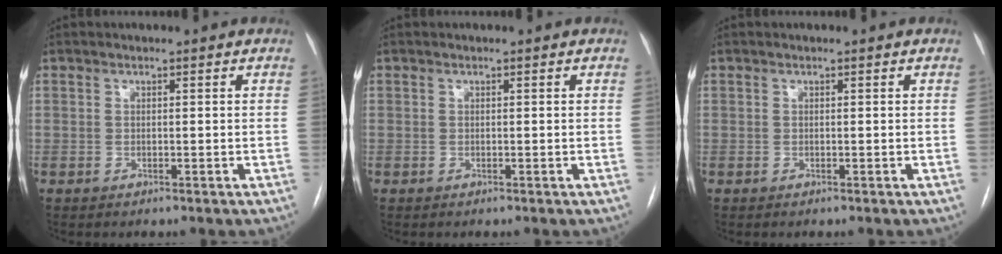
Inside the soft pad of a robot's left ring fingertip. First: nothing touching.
{"total": 0.0}
{"total": 0.0}